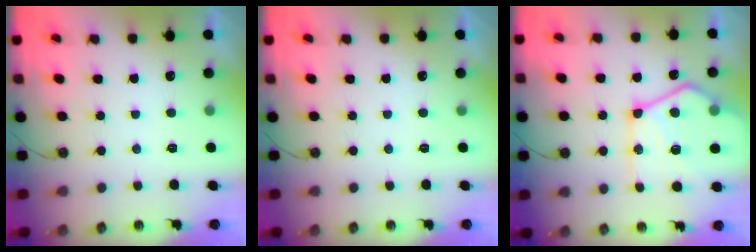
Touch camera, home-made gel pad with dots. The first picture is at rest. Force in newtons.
{"total": 0.0}
{"total": 20.4, "press": 20.3, "slide": 2.2}